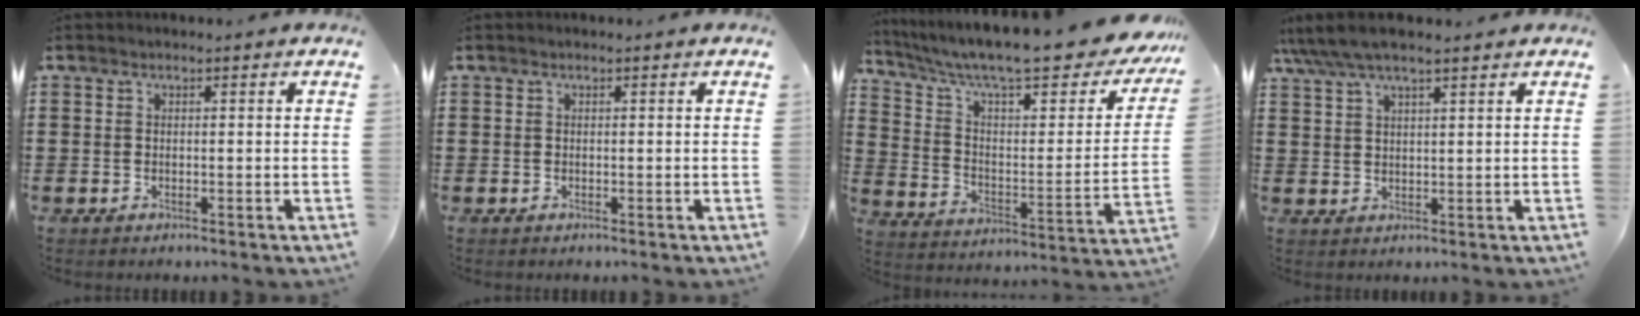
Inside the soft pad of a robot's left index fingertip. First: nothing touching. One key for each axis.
{"total": 0.0}
{"total": 10.8, "fx": 8.3, "fy": 1.8, "fz": 6.7, "tx": -0.151, "ty": -0.053, "tz": 0.137}
{"total": 4.4, "fx": 3.5, "fy": 0.8, "fz": 2.5, "tx": -0.058, "ty": 0.000, "tz": 0.064}